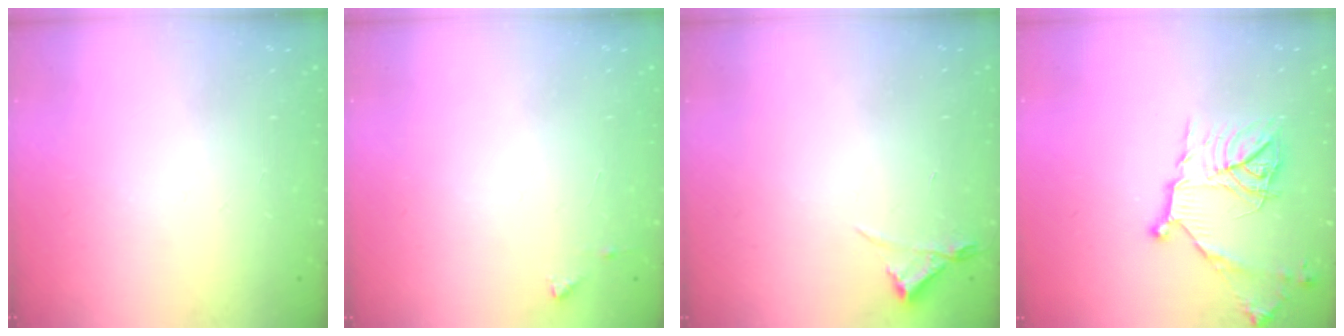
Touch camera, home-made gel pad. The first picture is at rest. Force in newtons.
{"total": 4.1, "press": 4.1, "slide": 0.5}
{"total": 3.0, "press": 2.9, "slide": 0.5}
{"total": 16.2, "press": 16.2, "slide": 0.4}